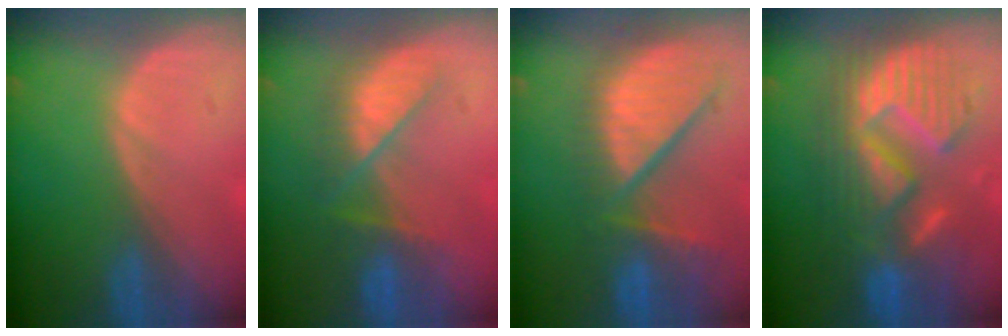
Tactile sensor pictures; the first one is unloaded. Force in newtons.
{"total": 7.2, "press": 7.0, "slide": 1.6}
{"total": 11.7, "press": 10.3, "slide": 5.5}
{"total": 12.9, "press": 12.8, "slide": 1.4}